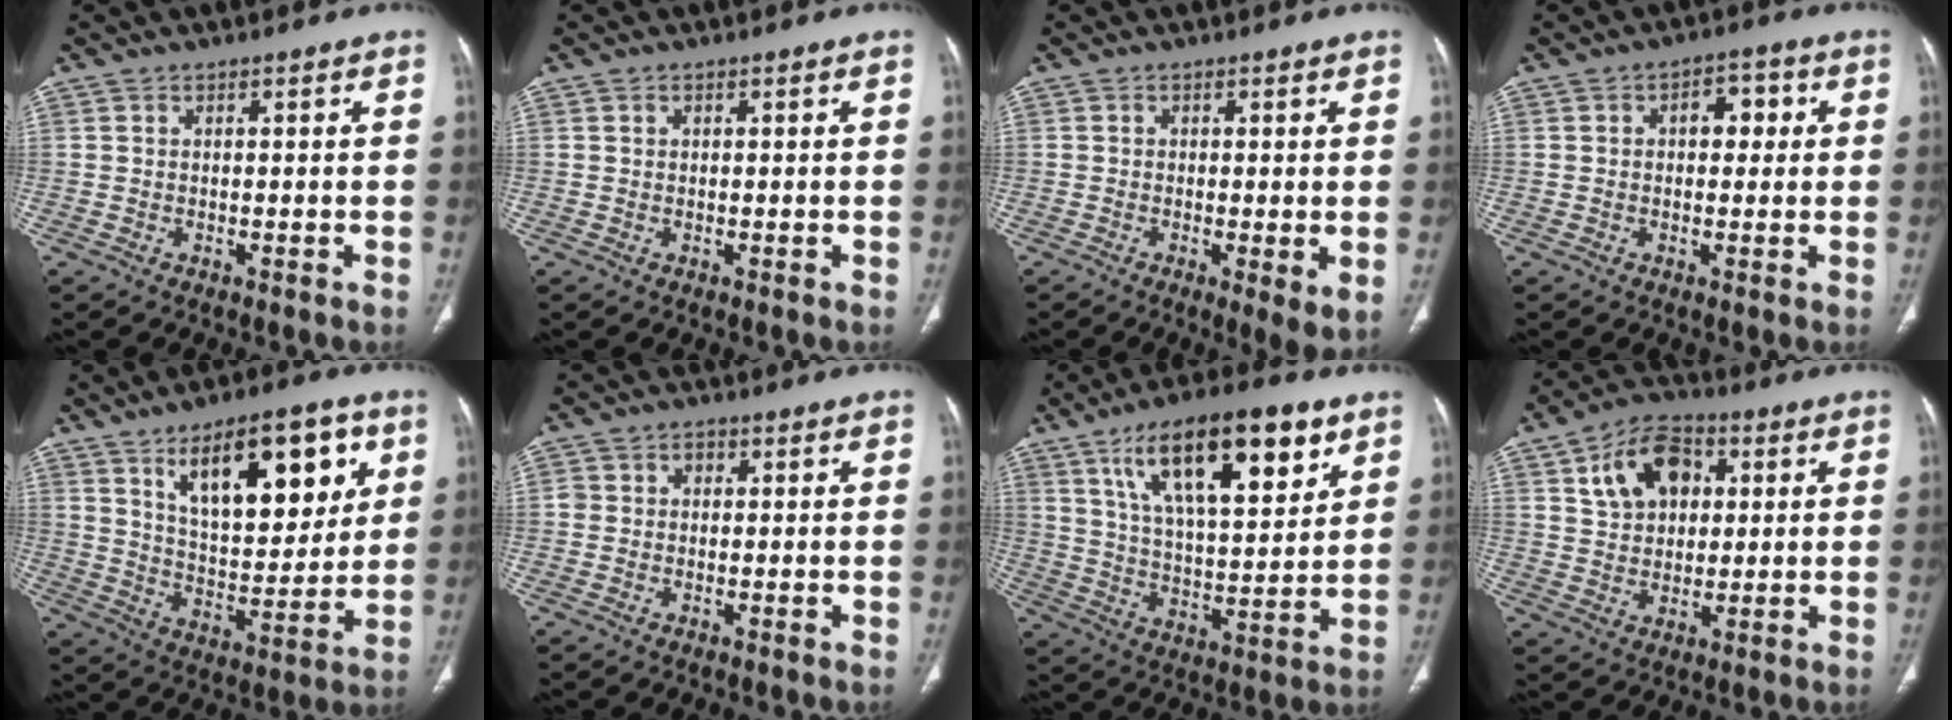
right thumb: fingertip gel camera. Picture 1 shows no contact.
{"total": 0.0}
{"total": 4.3, "force": [-0.7, 1.0, 4.2], "torque": [-0.073, -0.016, -0.015]}
{"total": 5.0, "force": [1.0, 3.2, 3.7], "torque": [-0.023, 0.008, 0.009]}
{"total": 20.0, "force": [9.1, 8.7, 15.5], "torque": [-0.182, -0.042, 0.151]}
{"total": 2.4, "force": [0.4, 2.2, 1.0], "torque": [-0.003, 0.008, 0.004]}
{"total": 21.6, "force": [11.2, 8.0, 16.7], "torque": [-0.237, -0.031, 0.191]}
{"total": 11.9, "force": [3.9, 8.2, 7.7], "torque": [-0.102, 0.002, 0.063]}